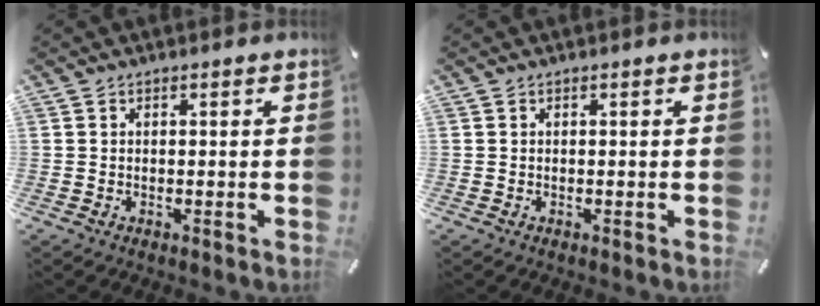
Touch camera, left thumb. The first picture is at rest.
{"total": 0.0}